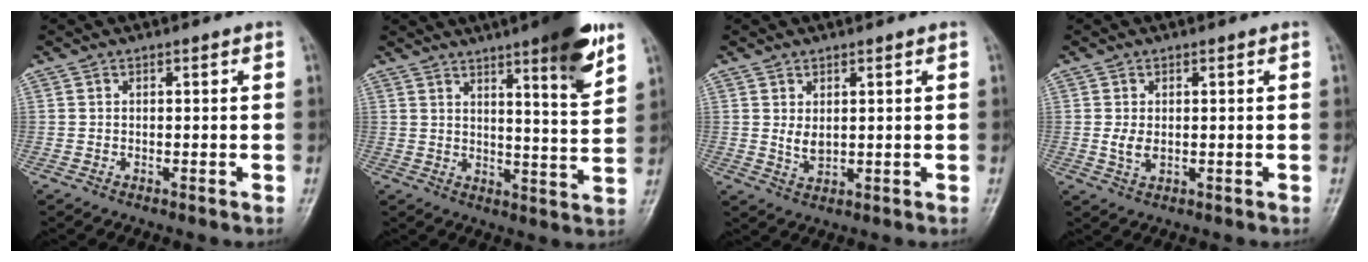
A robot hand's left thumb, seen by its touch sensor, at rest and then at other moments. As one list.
[{"total": 12.7, "force": [7.7, 1.5, 10.0], "torque": [-0.126, -0.044, 0.106]}, {"total": 2.8, "force": [0.8, 1.5, 2.2], "torque": [-0.035, -0.012, 0.020]}, {"total": 2.8, "force": [-0.1, 1.7, 2.3], "torque": [-0.049, -0.002, 0.002]}]